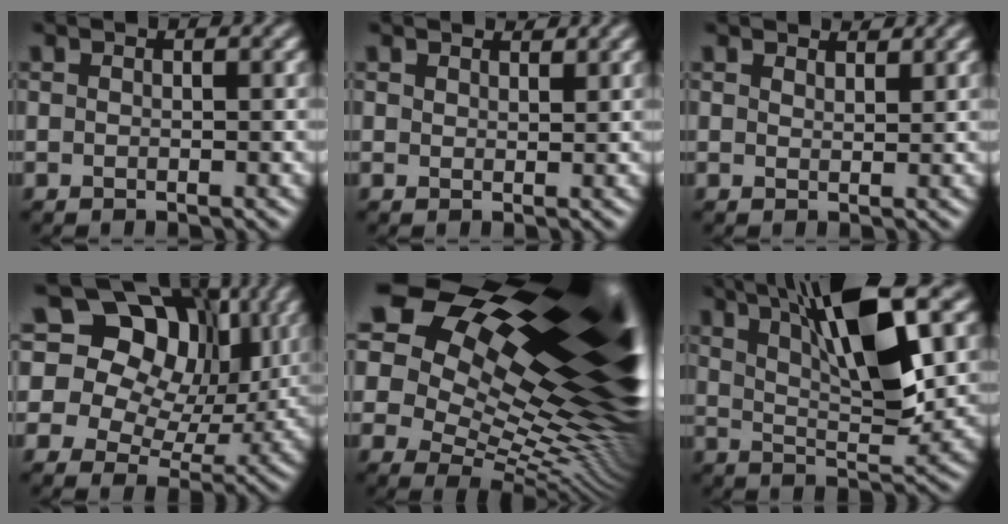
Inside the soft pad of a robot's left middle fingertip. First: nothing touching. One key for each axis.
{"total": 1.3, "fx": 1.3, "fy": 0.3, "fz": -0.1, "tx": 0.002, "ty": -0.005, "tz": 0.019}
{"total": 1.5, "fx": 1.5, "fy": 0.1, "fz": -0.1, "tx": 0.003, "ty": -0.003, "tz": 0.021}
{"total": 15.6, "fx": 7.3, "fy": 11.3, "fz": 7.9, "tx": -0.144, "ty": 0.061, "tz": 0.098}
{"total": 21.2, "fx": 8.9, "fy": 10.4, "fz": 16.1, "tx": -0.226, "ty": 0.056, "tz": 0.144}
{"total": 9.7, "fx": 4.9, "fy": 2.4, "fz": 8.0, "tx": -0.130, "ty": 0.006, "tz": 0.082}